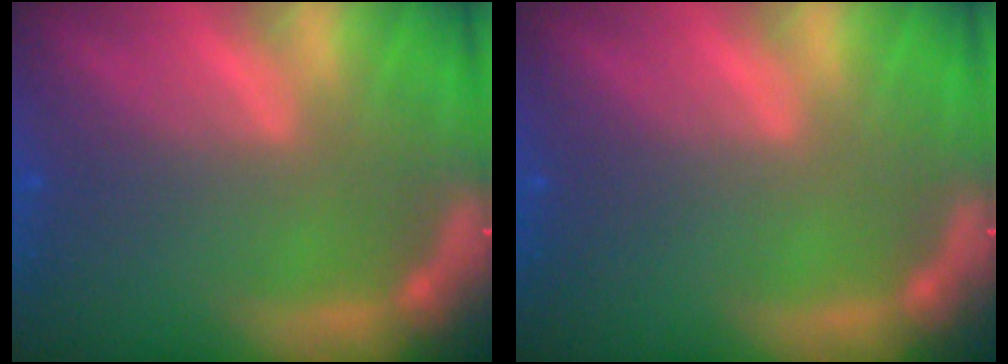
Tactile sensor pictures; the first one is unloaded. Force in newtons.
{"total": 0.0}